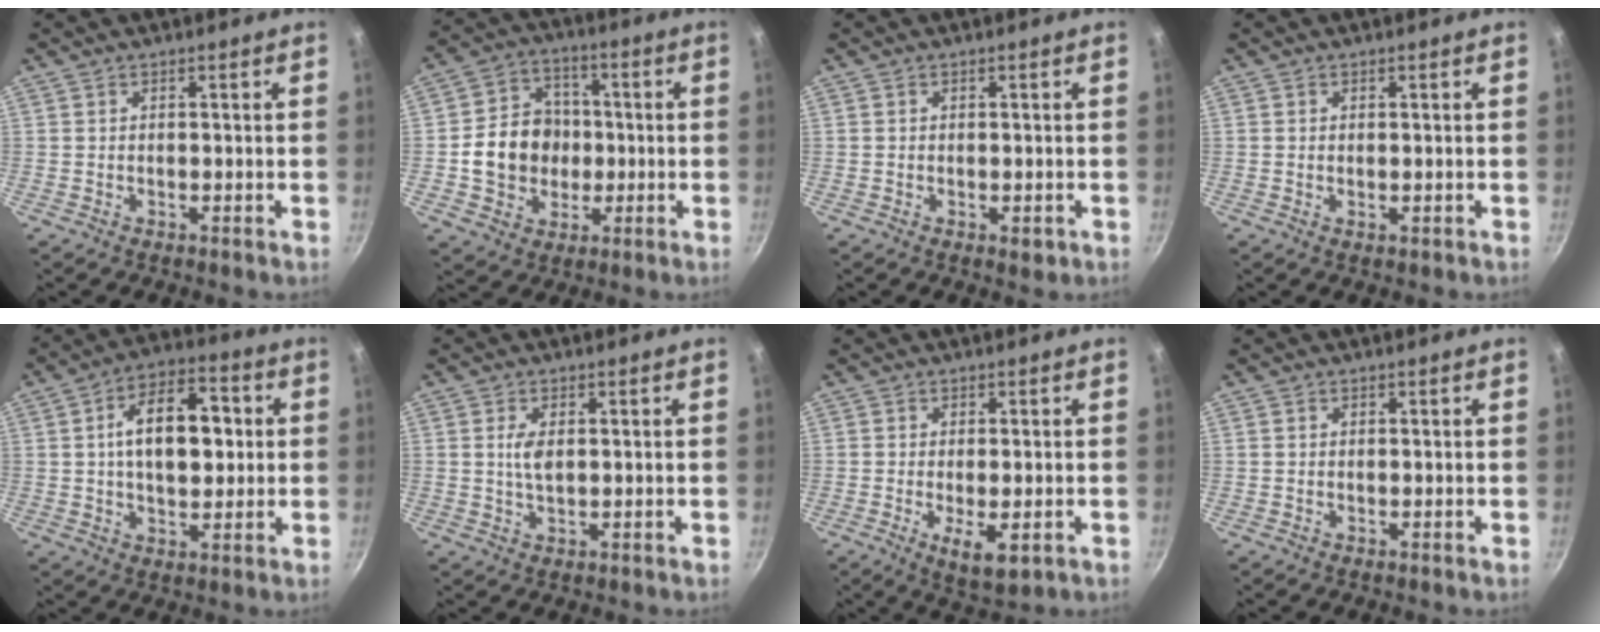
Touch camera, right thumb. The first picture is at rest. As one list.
[{"total": 12.7, "force": [-0.9, 11.1, 6.1], "torque": [-0.073, 0.026, -0.018]}, {"total": 1.8, "force": [-0.6, 1.1, 1.4], "torque": [-0.016, -0.002, -0.009]}, {"total": 0.5, "force": [0.0, 0.2, 0.5], "torque": [-0.008, -0.002, -0.001]}, {"total": 15.0, "force": [2.1, 8.9, 11.9], "torque": [-0.157, 0.019, 0.022]}, {"total": 3.5, "force": [0.6, 1.8, 2.9], "torque": [-0.053, -0.002, 0.013]}, {"total": 6.4, "force": [-1.9, 2.5, 5.6], "torque": [-0.091, -0.010, -0.022]}, {"total": 0.0}]